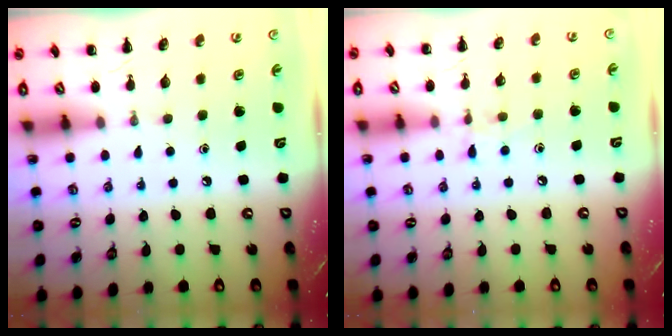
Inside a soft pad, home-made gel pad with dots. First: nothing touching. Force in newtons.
{"total": 6.6, "press": 6.3, "slide": 2.0}